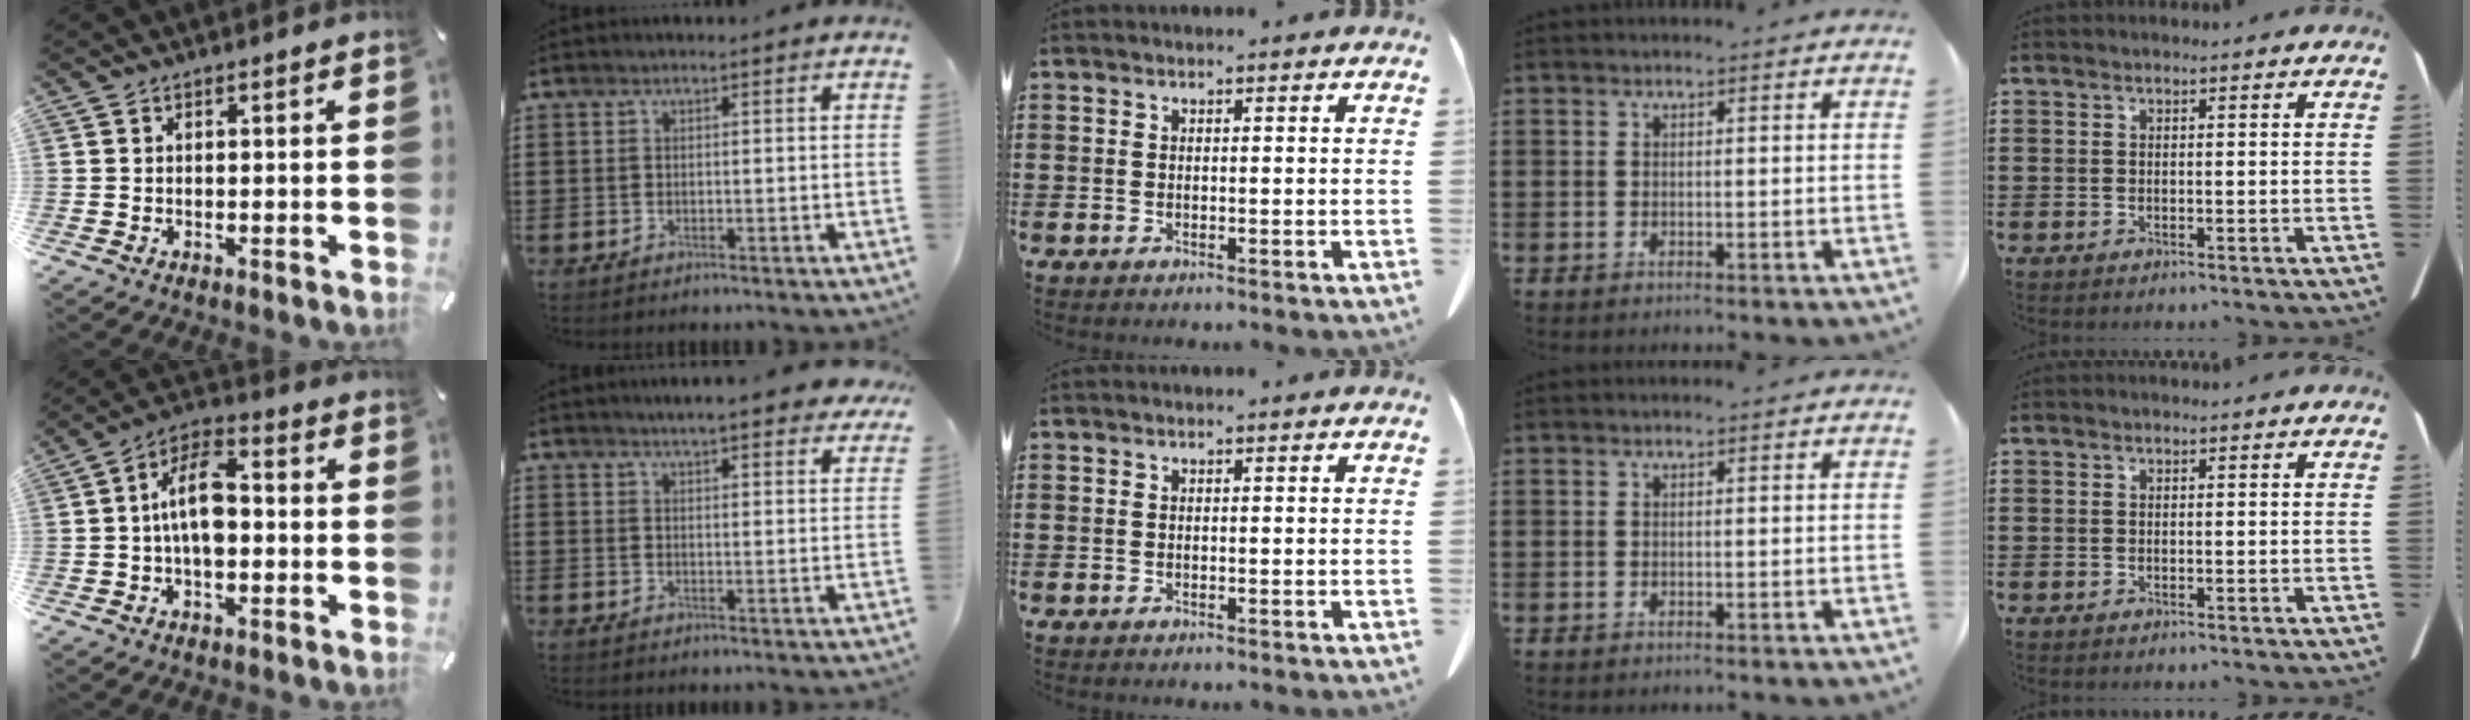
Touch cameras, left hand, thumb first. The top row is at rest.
{"thumb": {"total": 10.8, "force": [-1.1, 5.9, 9.0], "torque": [-0.171, 0.010, -0.018]}, "index": {"total": 4.6, "force": [4.3, 0.0, 1.6], "torque": [-0.045, -0.013, 0.077]}}